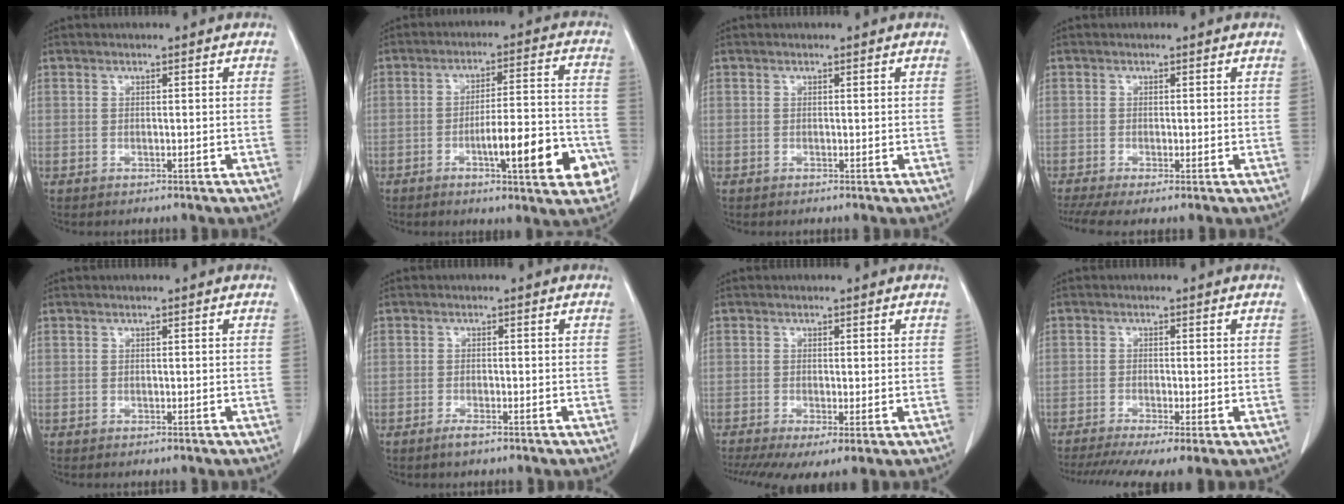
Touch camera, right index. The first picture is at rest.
{"total": 13.3, "force": [-5.2, 2.0, 12.1], "torque": [-0.165, 0.009, -0.071]}
{"total": 0.0}
{"total": 4.8, "force": [-3.1, 0.9, 3.6], "torque": [-0.070, -0.014, -0.059]}
{"total": 0.0}
{"total": 1.4, "force": [-1.1, 0.1, 0.9], "torque": [-0.021, -0.002, -0.019]}
{"total": 7.4, "force": [-4.0, 2.2, 5.8], "torque": [-0.104, -0.019, -0.068]}
{"total": 9.4, "force": [-6.6, 1.3, 6.6], "torque": [-0.110, -0.016, -0.109]}